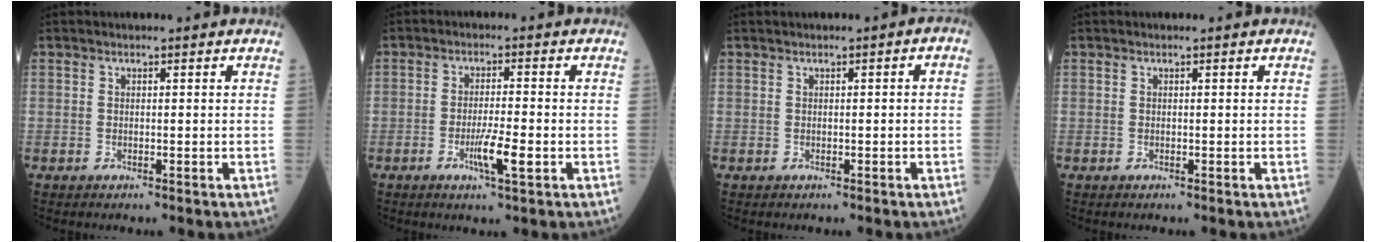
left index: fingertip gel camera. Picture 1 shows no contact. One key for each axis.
{"total": 4.7, "fx": -1.9, "fy": 0.2, "fz": 4.3, "tx": -0.080, "ty": -0.008, "tz": -0.034}
{"total": 1.2, "fx": 0.1, "fy": 0.4, "fz": 1.1, "tx": -0.015, "ty": 0.011, "tz": 0.002}
{"total": 0.0}